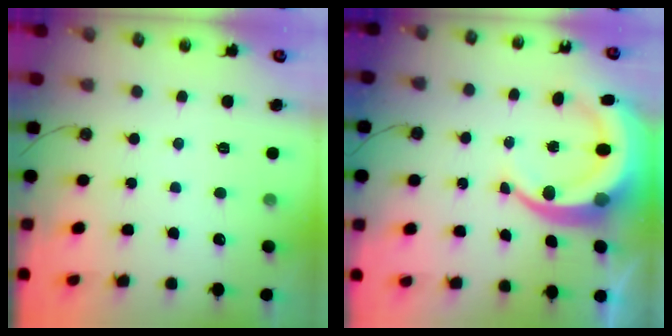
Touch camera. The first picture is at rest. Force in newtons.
{"total": 11.5, "press": 11.4, "slide": 1.6}